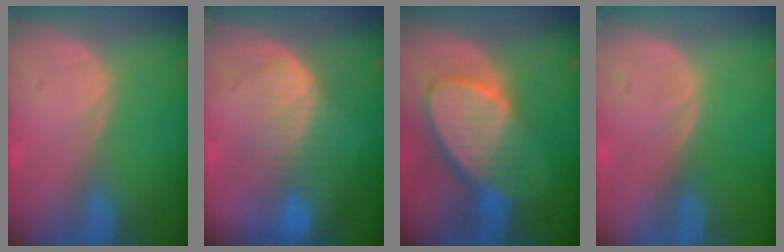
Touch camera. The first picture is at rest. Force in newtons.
{"total": 8.6, "press": 7.3, "slide": 4.4}
{"total": 9.3, "press": 8.3, "slide": 4.3}
{"total": 0.0}